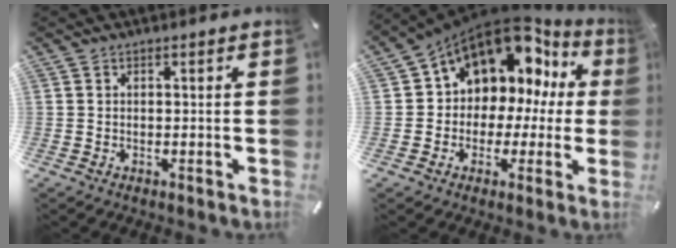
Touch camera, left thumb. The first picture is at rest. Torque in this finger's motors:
{"motor_torque": [1.81, 3.19, 2.47, -0.30, 0.24]}